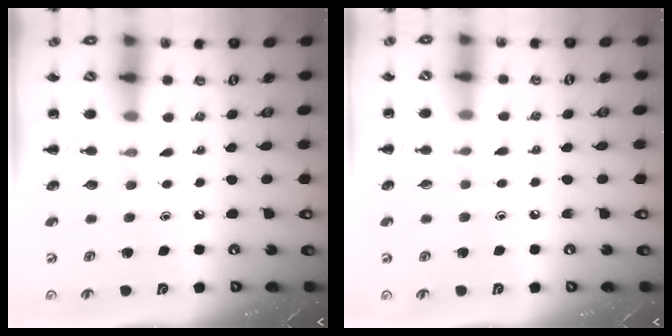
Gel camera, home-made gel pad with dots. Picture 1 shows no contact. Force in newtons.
{"total": 4.0, "press": 3.6, "slide": 1.7}